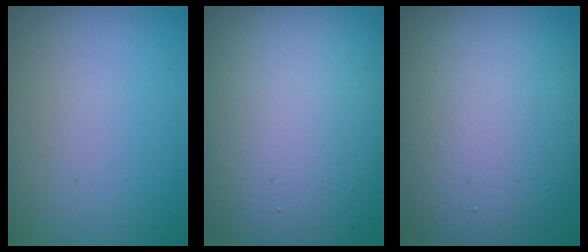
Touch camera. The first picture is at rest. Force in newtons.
{"total": 16.0, "press": 15.9, "slide": 1.3}
{"total": 15.7, "press": 15.6, "slide": 0.9}